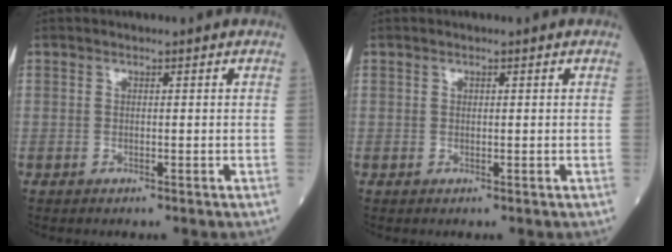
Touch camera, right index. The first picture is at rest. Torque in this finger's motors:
{"motor_torque": [-0.10, -0.03, -0.04, -0.01]}